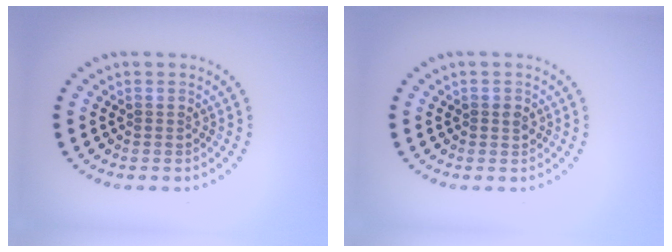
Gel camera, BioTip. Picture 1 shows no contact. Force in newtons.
{"total": 0.9, "press": 0.9, "slide": 0.3}